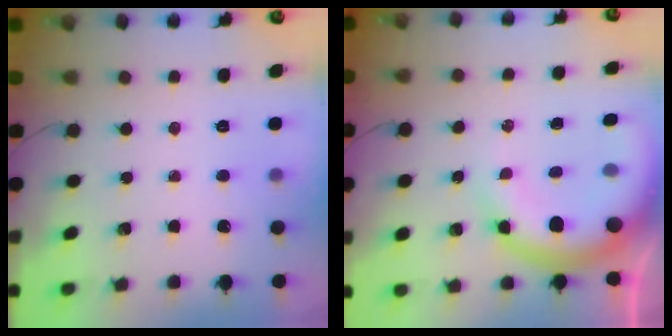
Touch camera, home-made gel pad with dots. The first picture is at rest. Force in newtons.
{"total": 12.5, "press": 12.2, "slide": 2.8}